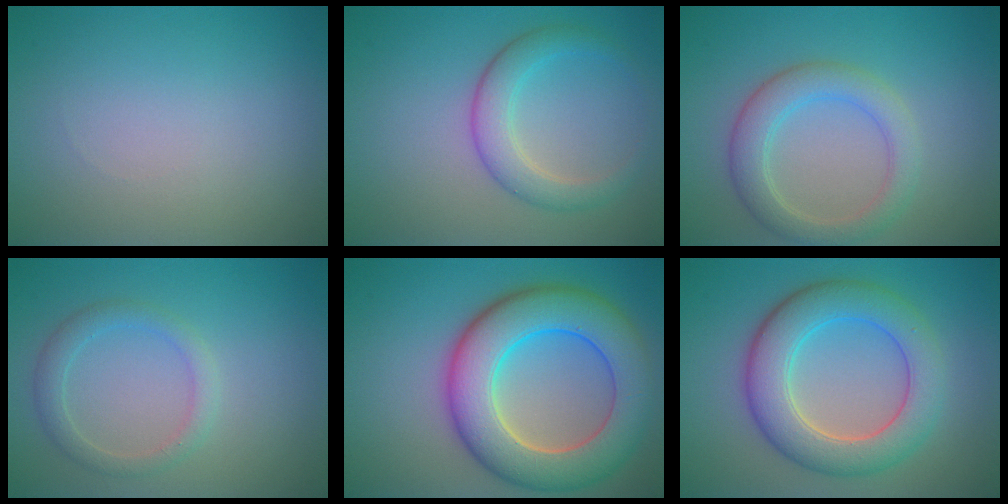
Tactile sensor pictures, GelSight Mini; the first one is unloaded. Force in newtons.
{"total": 3.5, "press": 3.5, "slide": 0.1}
{"total": 4.0, "press": 4.0, "slide": 0.2}
{"total": 2.2, "press": 2.2, "slide": 0.1}
{"total": 10.2, "press": 10.2, "slide": 0.6}
{"total": 7.1, "press": 7.1, "slide": 0.3}